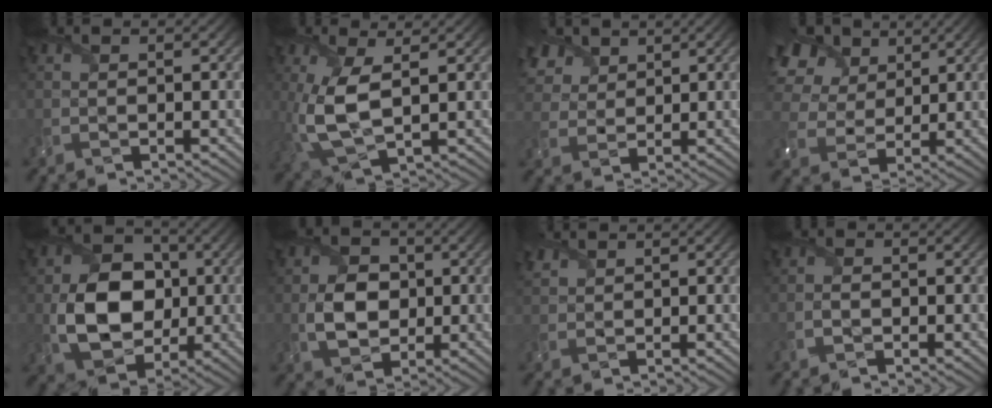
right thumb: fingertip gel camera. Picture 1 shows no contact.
{"total": 8.8, "force": [0.7, 4.0, 7.8], "torque": [-0.194, -0.006, 0.016]}
{"total": 7.2, "force": [4.2, 4.6, 3.5], "torque": [-0.120, 0.017, 0.078]}
{"total": 11.0, "force": [6.1, 7.2, 5.6], "torque": [-0.173, 0.027, 0.108]}
{"total": 11.1, "force": [-0.5, 8.4, 7.3], "torque": [-0.156, -0.006, -0.006]}
{"total": 6.1, "force": [-0.2, 4.8, 3.8], "torque": [-0.083, -0.003, -0.006]}
{"total": 1.8, "force": [1.6, 0.8, 0.5], "torque": [-0.019, 0.006, 0.039]}
{"total": 1.4, "force": [-0.5, 1.0, 1.0], "torque": [-0.023, 0.000, -0.011]}